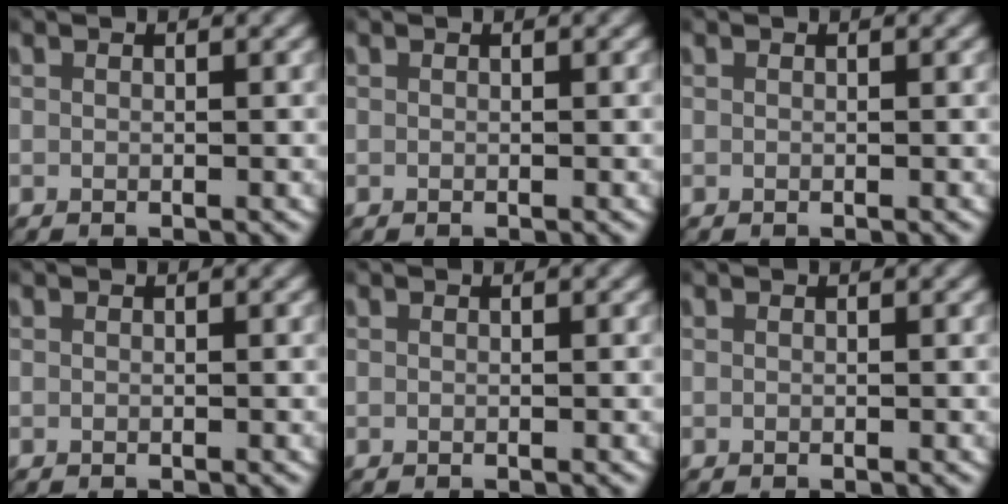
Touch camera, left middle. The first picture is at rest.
{"total": 0.0}
{"total": 0.0}
{"total": 0.0}
{"total": 0.0}
{"total": 0.0}